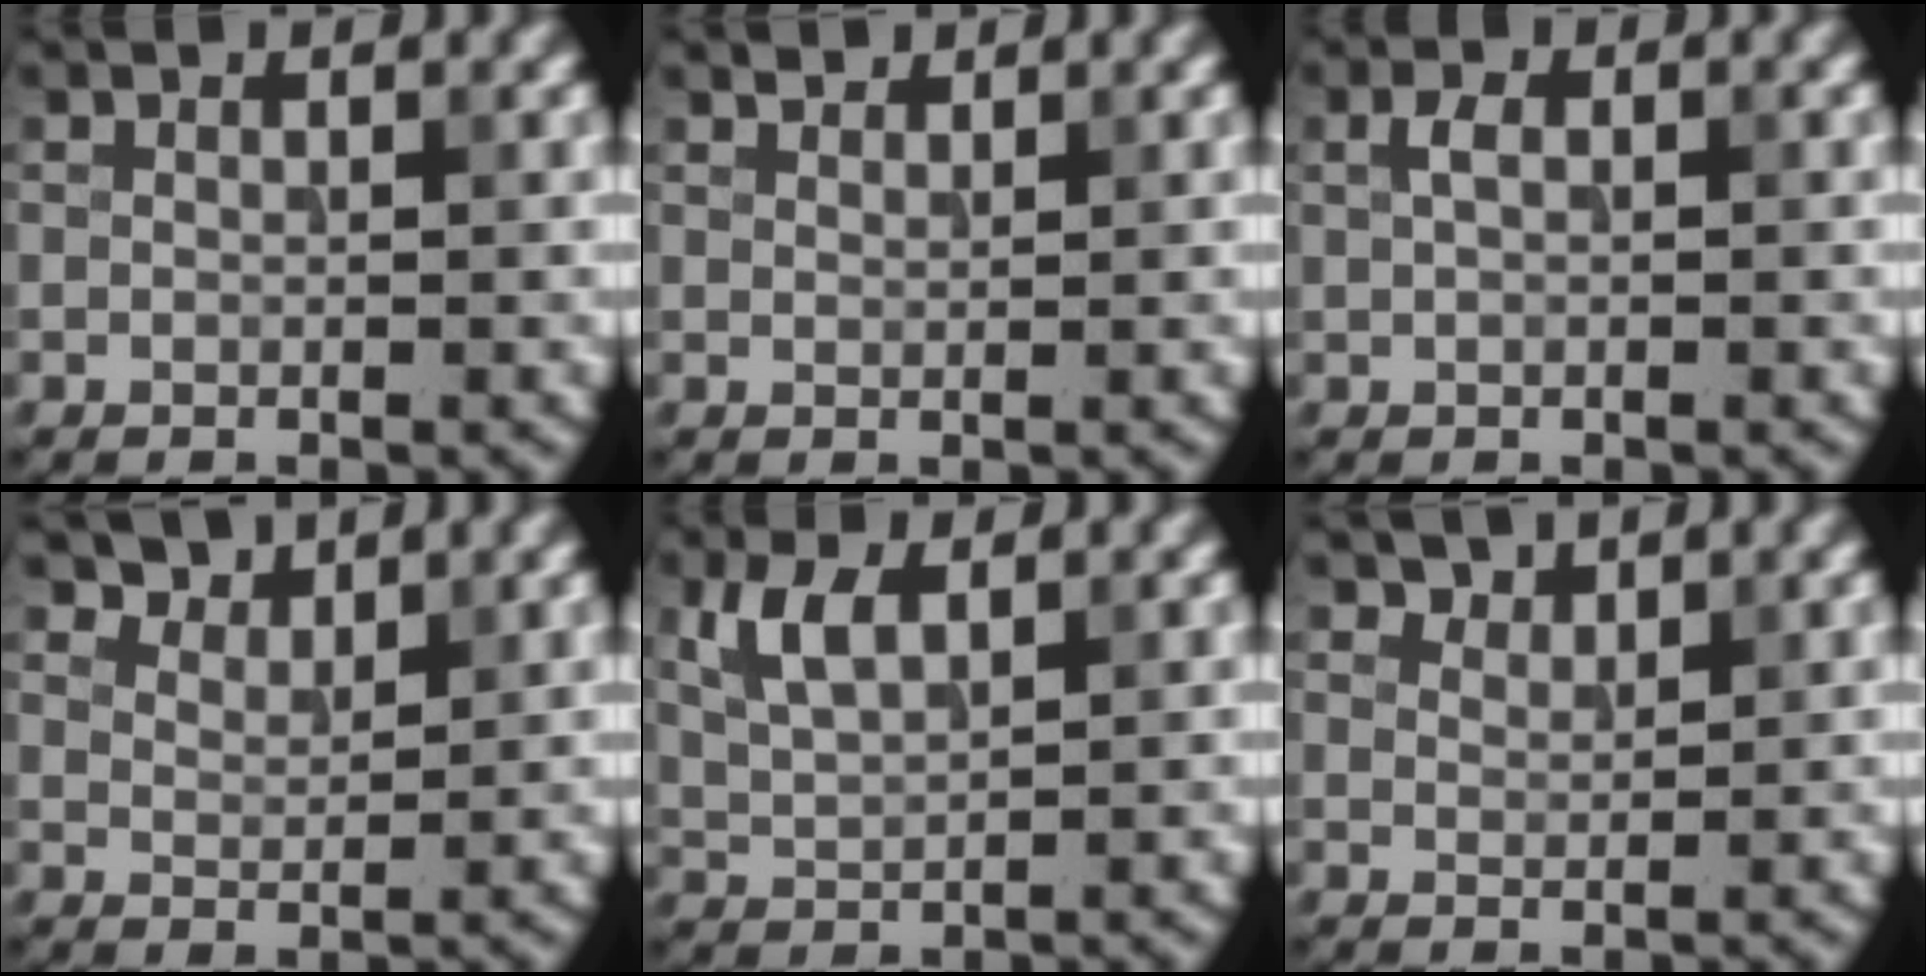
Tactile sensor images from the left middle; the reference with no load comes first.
{"total": 1.0, "force": [1.0, 0.2, 0.1], "torque": [-0.004, 0.000, 0.018]}
{"total": 1.6, "force": [0.3, 0.9, 1.2], "torque": [-0.025, 0.004, 0.004]}
{"total": 2.9, "force": [2.7, 0.9, 0.5], "torque": [-0.019, -0.008, 0.054]}
{"total": 3.4, "force": [1.5, 1.6, 2.6], "torque": [-0.060, 0.005, 0.033]}
{"total": 1.8, "force": [1.7, 0.6, 0.2], "torque": [-0.009, -0.006, 0.035]}